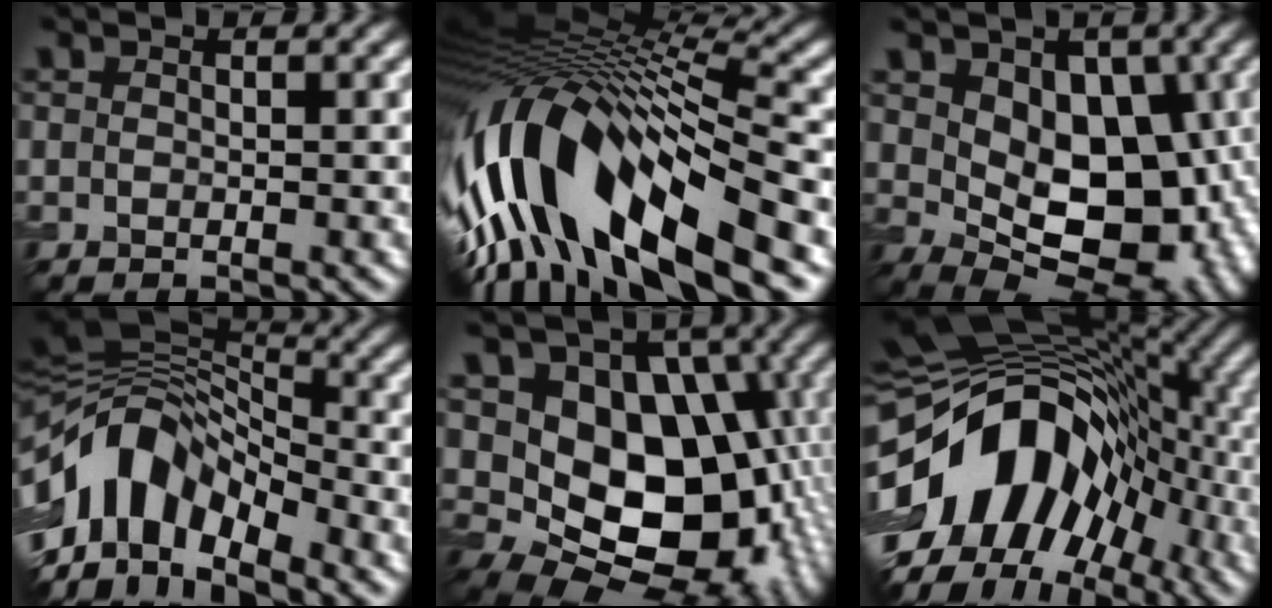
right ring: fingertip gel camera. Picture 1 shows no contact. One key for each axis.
{"total": 14.8, "fx": -4.5, "fy": 5.9, "fz": 12.8, "tx": -0.252, "ty": 0.022, "tz": -0.074}
{"total": 10.6, "fx": 0.8, "fy": 7.1, "fz": 7.9, "tx": -0.090, "ty": -0.013, "tz": 0.018}
{"total": 11.8, "fx": -4.9, "fy": 6.8, "fz": 8.4, "tx": -0.147, "ty": 0.014, "tz": -0.097}
{"total": 13.5, "fx": 0.4, "fy": 9.4, "fz": 9.6, "tx": -0.123, "ty": -0.016, "tz": 0.003}
{"total": 15.5, "fx": -4.7, "fy": 10.7, "fz": 10.1, "tx": -0.166, "ty": 0.003, "tz": -0.095}